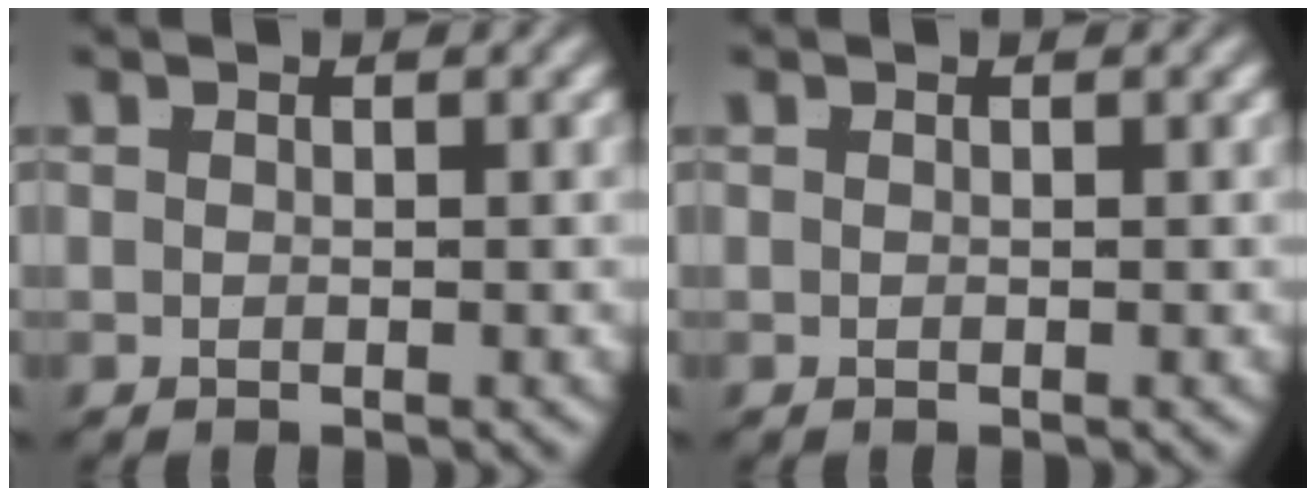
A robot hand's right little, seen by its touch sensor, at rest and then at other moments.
{"total": 0.0}